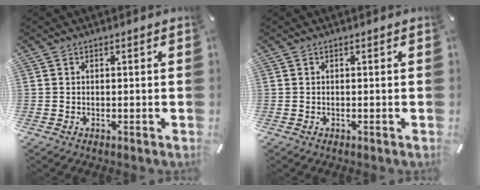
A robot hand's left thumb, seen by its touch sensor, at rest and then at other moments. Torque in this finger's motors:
{"motor_torque": [-0.12, -0.10, -0.02, 0.02, -0.01]}